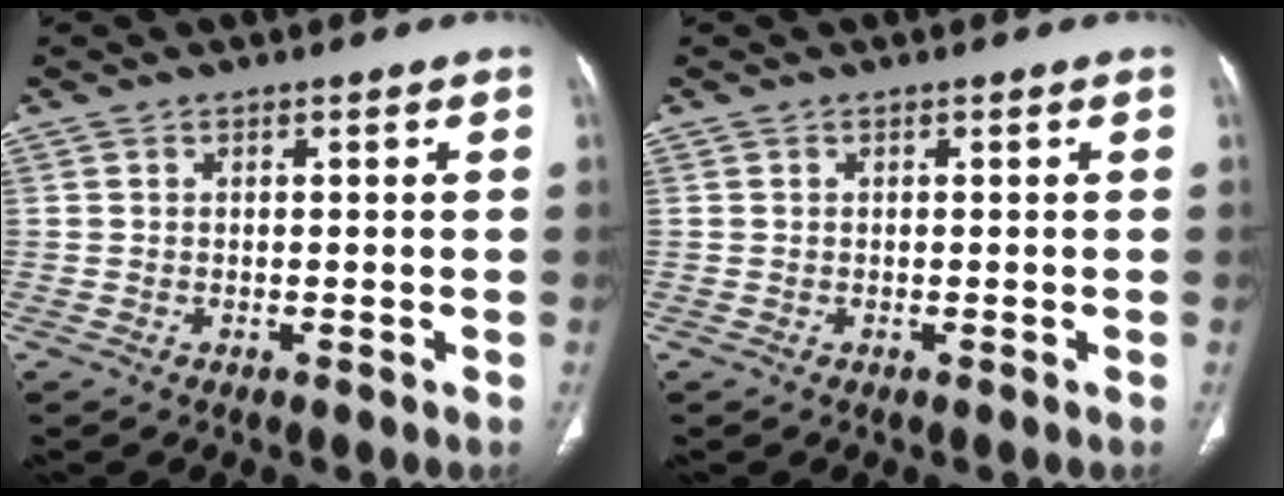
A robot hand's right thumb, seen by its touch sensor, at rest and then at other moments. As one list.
[{"total": 0.0}]